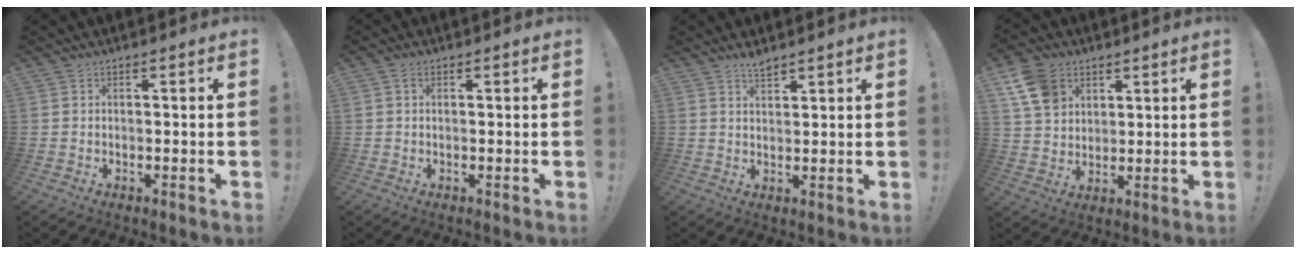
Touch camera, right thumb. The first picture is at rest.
{"total": 0.9, "force": [0.3, 0.5, 0.7], "torque": [-0.007, -0.001, 0.004]}
{"total": 2.9, "force": [2.6, 0.6, 1.1], "torque": [-0.017, -0.016, 0.046]}
{"total": 11.8, "force": [6.0, 8.7, 5.2], "torque": [-0.088, -0.024, 0.118]}